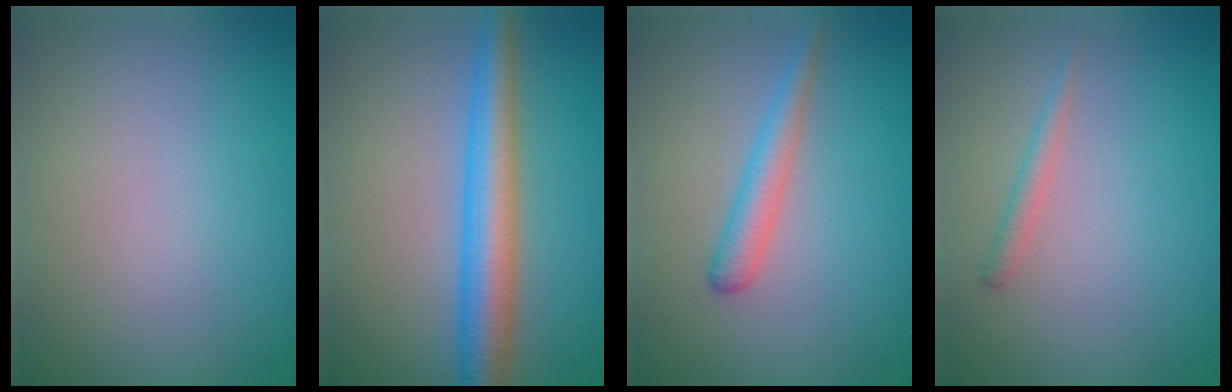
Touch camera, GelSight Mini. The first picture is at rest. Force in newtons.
{"total": 5.3, "press": 5.3, "slide": 0.2}
{"total": 2.4, "press": 2.3, "slide": 0.1}
{"total": 1.1, "press": 1.1, "slide": 0.0}